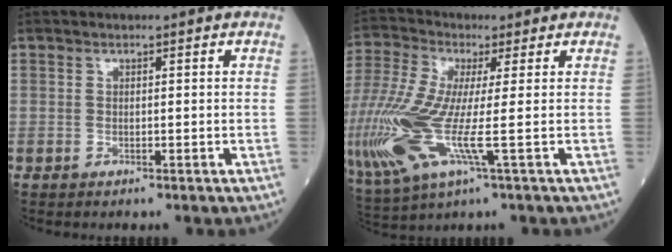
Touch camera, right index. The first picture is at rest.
{"total": 19.1, "force": [-3.6, 4.6, 18.2], "torque": [-0.472, -0.031, -0.068]}